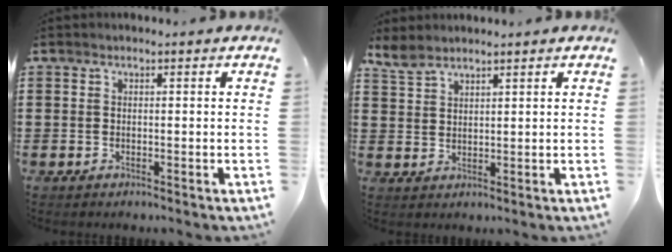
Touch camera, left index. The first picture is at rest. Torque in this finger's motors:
{"motor_torque": [-0.22, 1.06, -0.02, 0.09]}